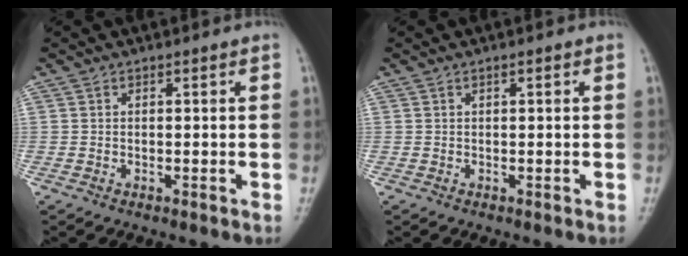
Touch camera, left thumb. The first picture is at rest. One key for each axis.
{"total": 0.8, "fx": 0.3, "fy": 0.2, "fz": 0.7, "tx": -0.012, "ty": 0.002, "tz": 0.003}